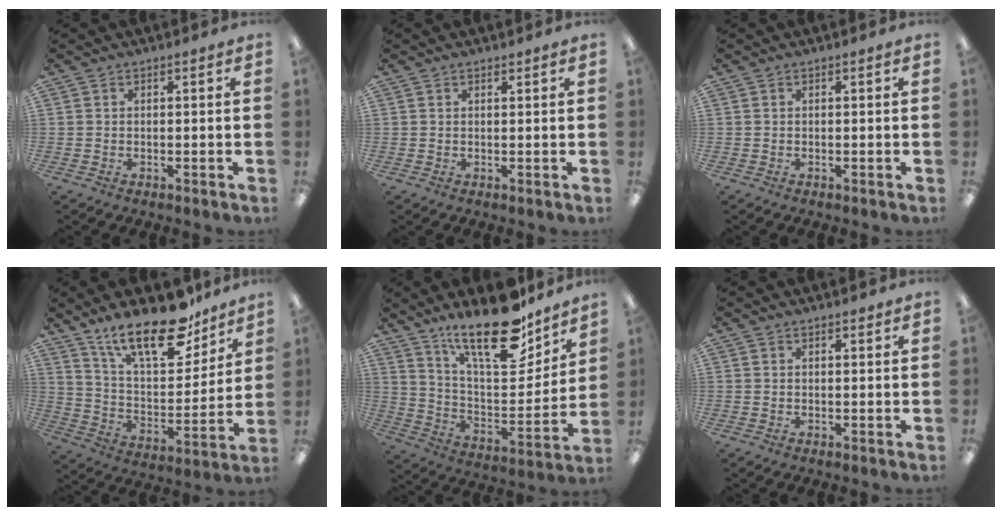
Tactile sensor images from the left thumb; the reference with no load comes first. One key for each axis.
{"total": 0.8, "fx": 0.8, "fy": 0.2, "fz": 0.2, "tx": -0.006, "ty": -0.001, "tz": 0.014}
{"total": 0.0}
{"total": 21.6, "fx": 15.4, "fy": 8.2, "fz": 12.8, "tx": -0.206, "ty": -0.093, "tz": 0.265}
{"total": 22.1, "fx": 16.6, "fy": 7.3, "fz": 12.6, "tx": -0.201, "ty": -0.113, "tz": 0.281}
{"total": 1.4, "fx": 1.1, "fy": 0.3, "fz": 0.7, "tx": -0.007, "ty": -0.002, "tz": 0.017}